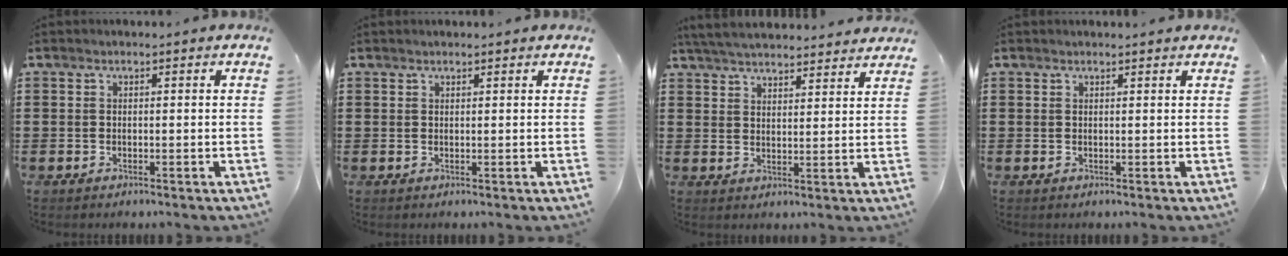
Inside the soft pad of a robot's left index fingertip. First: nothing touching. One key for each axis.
{"total": 0.7, "fx": 0.7, "fy": 0.0, "fz": 0.2, "tx": -0.006, "ty": -0.001, "tz": 0.014}
{"total": 4.9, "fx": 4.7, "fy": 0.1, "fz": 1.0, "tx": -0.036, "ty": -0.019, "tz": 0.086}
{"total": 0.7, "fx": 0.7, "fy": 0.0, "fz": 0.2, "tx": -0.006, "ty": -0.002, "tz": 0.014}